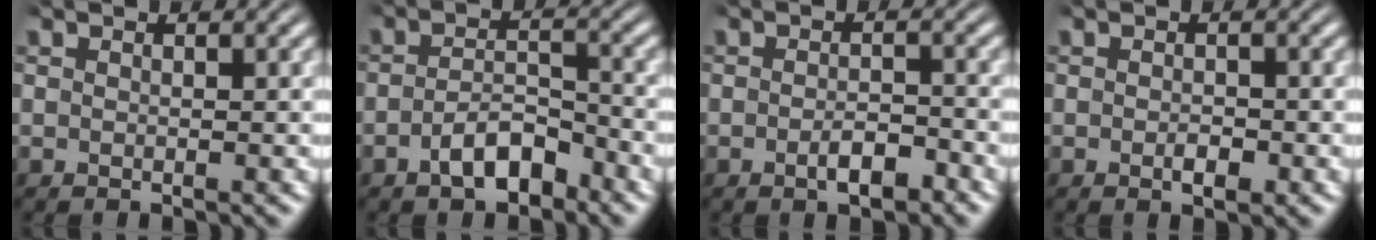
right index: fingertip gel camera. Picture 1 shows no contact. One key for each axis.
{"total": 3.8, "fx": -3.0, "fy": 1.2, "fz": 1.9, "tx": -0.024, "ty": -0.006, "tz": -0.046}
{"total": 2.4, "fx": -1.6, "fy": 0.8, "fz": 1.5, "tx": -0.018, "ty": 0.002, "tz": -0.031}
{"total": 1.2, "fx": -0.6, "fy": 0.5, "fz": 1.0, "tx": -0.017, "ty": -0.002, "tz": -0.010}